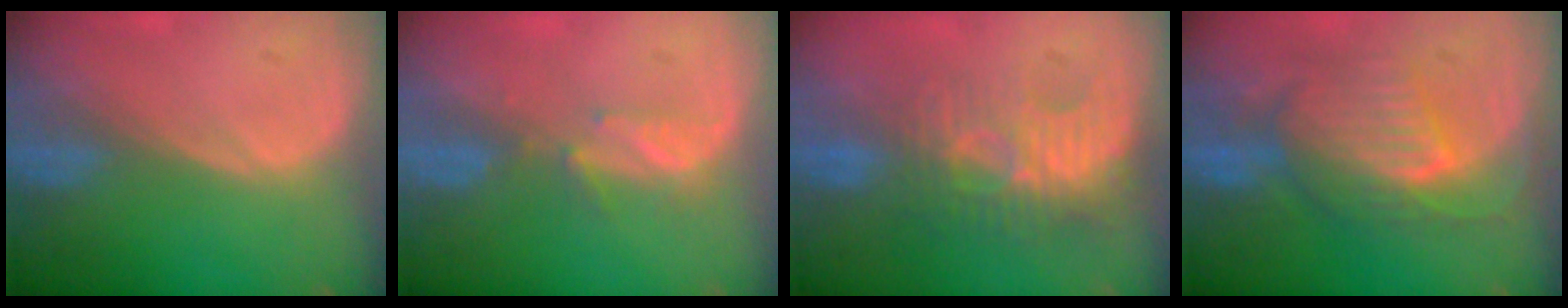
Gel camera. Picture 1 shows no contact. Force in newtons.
{"total": 2.7, "press": 2.6, "slide": 0.8}
{"total": 9.1, "press": 8.2, "slide": 3.9}
{"total": 8.9, "press": 8.6, "slide": 2.1}